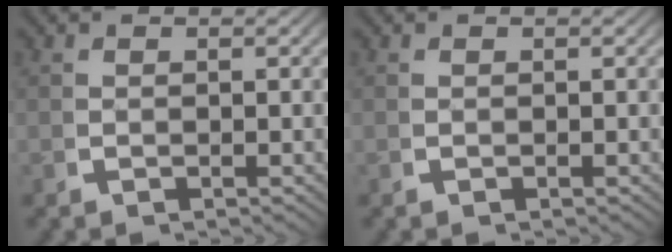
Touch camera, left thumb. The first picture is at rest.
{"total": 0.0}